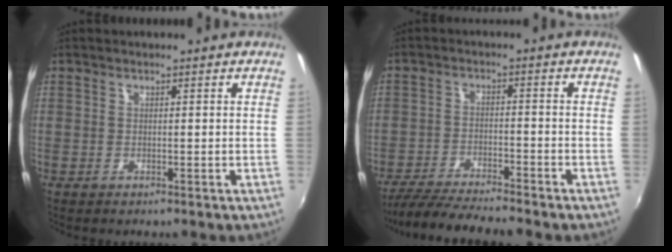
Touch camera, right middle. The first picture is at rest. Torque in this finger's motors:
{"motor_torque": [0.34, -0.45, 0.03, 0.05]}